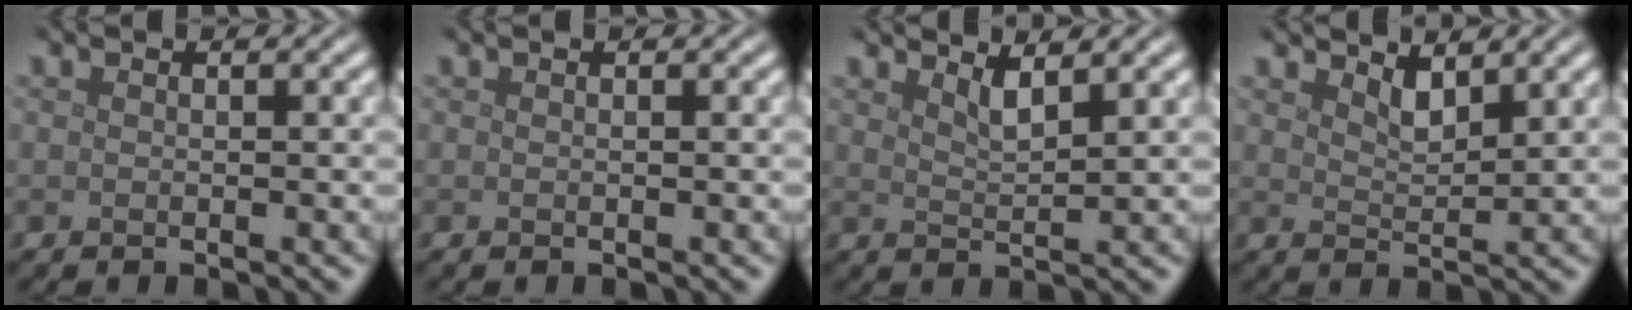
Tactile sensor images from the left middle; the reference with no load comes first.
{"total": 0.0}
{"total": 2.0, "force": [1.6, 0.5, 1.2], "torque": [-0.018, -0.003, 0.027]}
{"total": 1.9, "force": [1.6, 0.5, 0.9], "torque": [-0.020, -0.006, 0.028]}